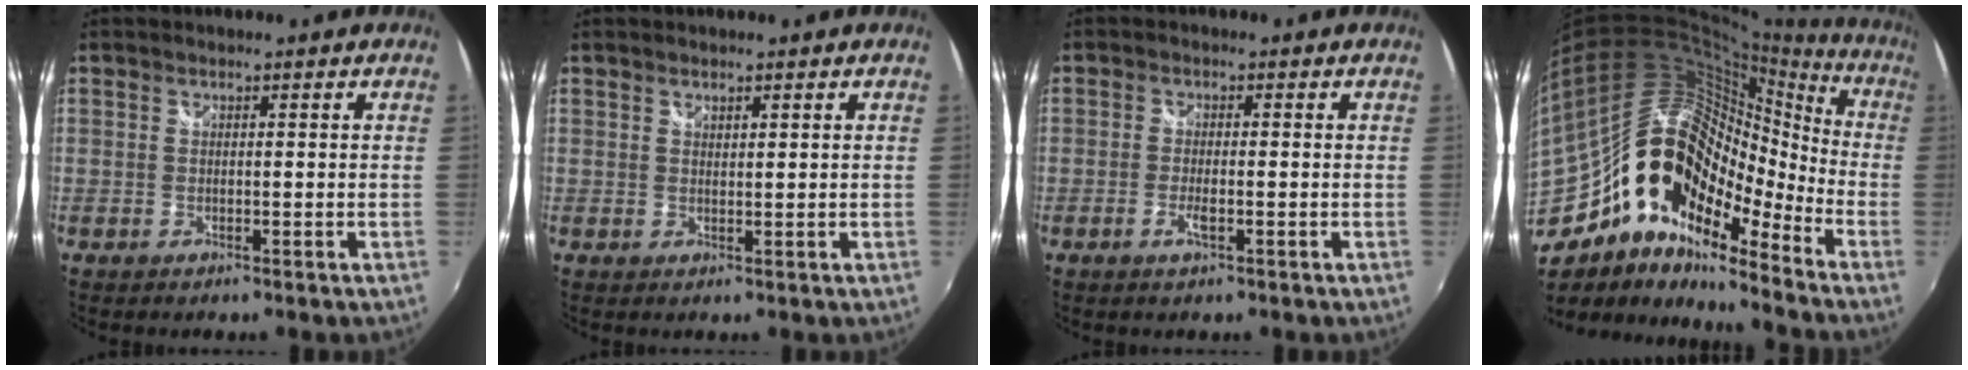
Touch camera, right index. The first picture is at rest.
{"total": 0.9, "force": [0.8, 0.3, 0.3], "torque": [-0.003, 0.000, 0.015]}
{"total": 2.6, "force": [-1.1, 0.7, 2.2], "torque": [-0.048, -0.004, -0.021]}
{"total": 23.2, "force": [-12.6, 12.9, 14.6], "torque": [-0.277, 0.001, -0.238]}